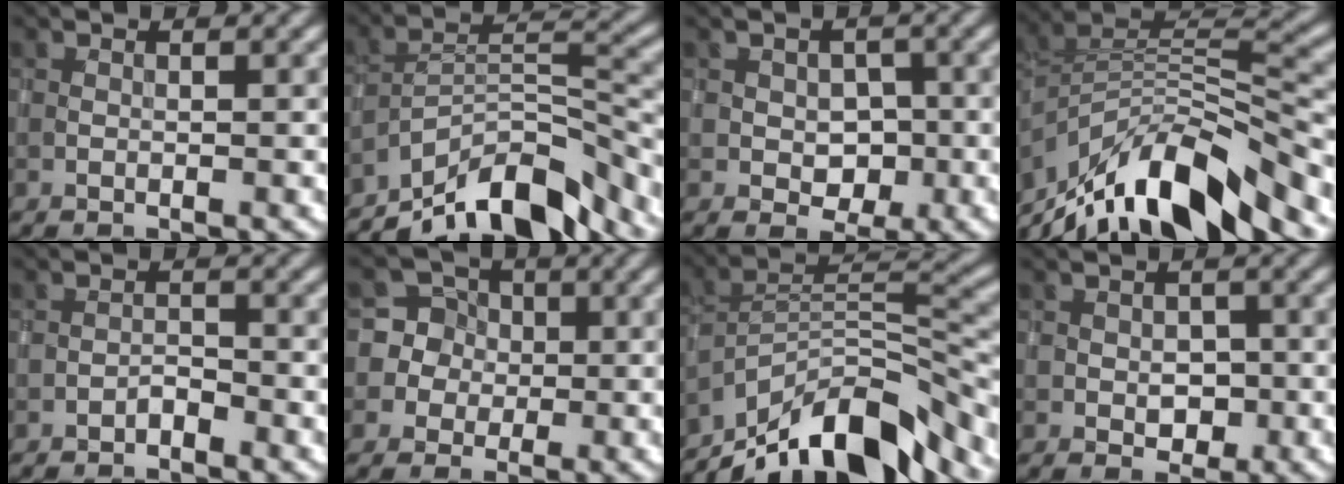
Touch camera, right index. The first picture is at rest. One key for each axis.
{"total": 10.3, "fx": -8.0, "fy": 2.9, "fz": 5.8, "tx": -0.085, "ty": 0.007, "tz": -0.151}
{"total": 2.7, "fx": -0.3, "fy": 2.1, "fz": 1.6, "tx": -0.020, "ty": -0.002, "tz": -0.005}
{"total": 11.7, "fx": -7.7, "fy": 3.6, "fz": 8.0, "tx": -0.146, "ty": 0.017, "tz": -0.137}
{"total": 0.8, "fx": -0.7, "fy": 0.2, "fz": 0.3, "tx": -0.005, "ty": 0.006, "tz": -0.015}
{"total": 6.5, "fx": 0.7, "fy": 6.4, "fz": 0.8, "tx": -0.015, "ty": 0.030, "tz": -0.002}
{"total": 12.0, "fx": -9.0, "fy": 3.7, "fz": 7.1, "tx": -0.115, "ty": 0.014, "tz": -0.169}
{"total": 1.9, "fx": -0.2, "fy": 1.4, "fz": 1.2, "tx": -0.018, "ty": -0.004, "tz": -0.001}